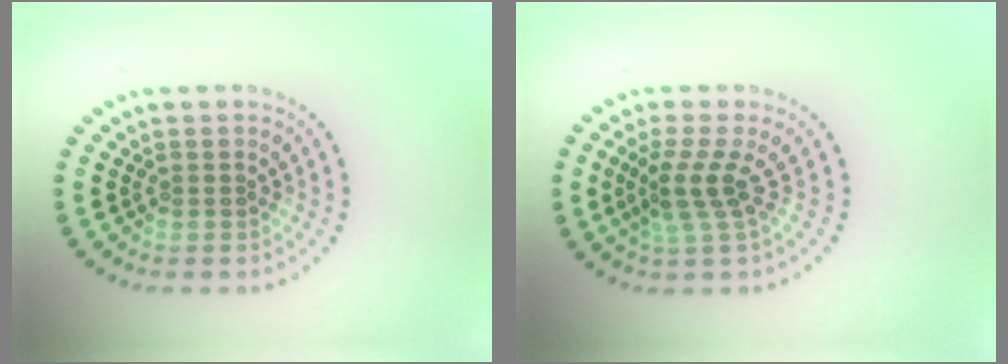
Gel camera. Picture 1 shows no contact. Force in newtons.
{"total": 2.8, "press": 2.0, "slide": 1.9}